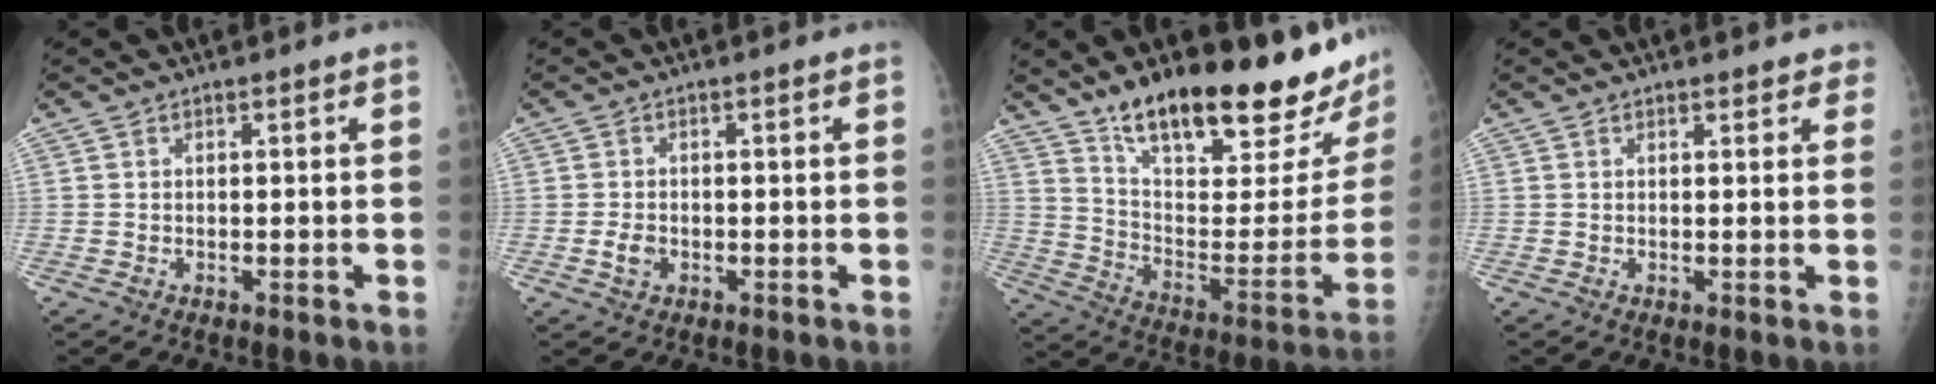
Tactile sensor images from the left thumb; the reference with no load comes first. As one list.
[{"total": 2.3, "force": [-0.7, 1.6, 1.5], "torque": [-0.027, 0.003, -0.013]}, {"total": 29.2, "force": [20.8, 8.4, 18.6], "torque": [-0.244, -0.086, 0.315]}, {"total": 2.8, "force": [2.2, 1.2, 1.2], "torque": [0.012, -0.001, 0.020]}]